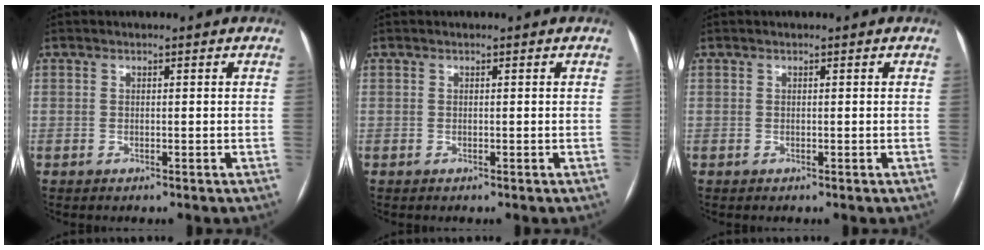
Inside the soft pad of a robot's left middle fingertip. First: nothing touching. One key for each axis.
{"total": 0.0}
{"total": 0.0}